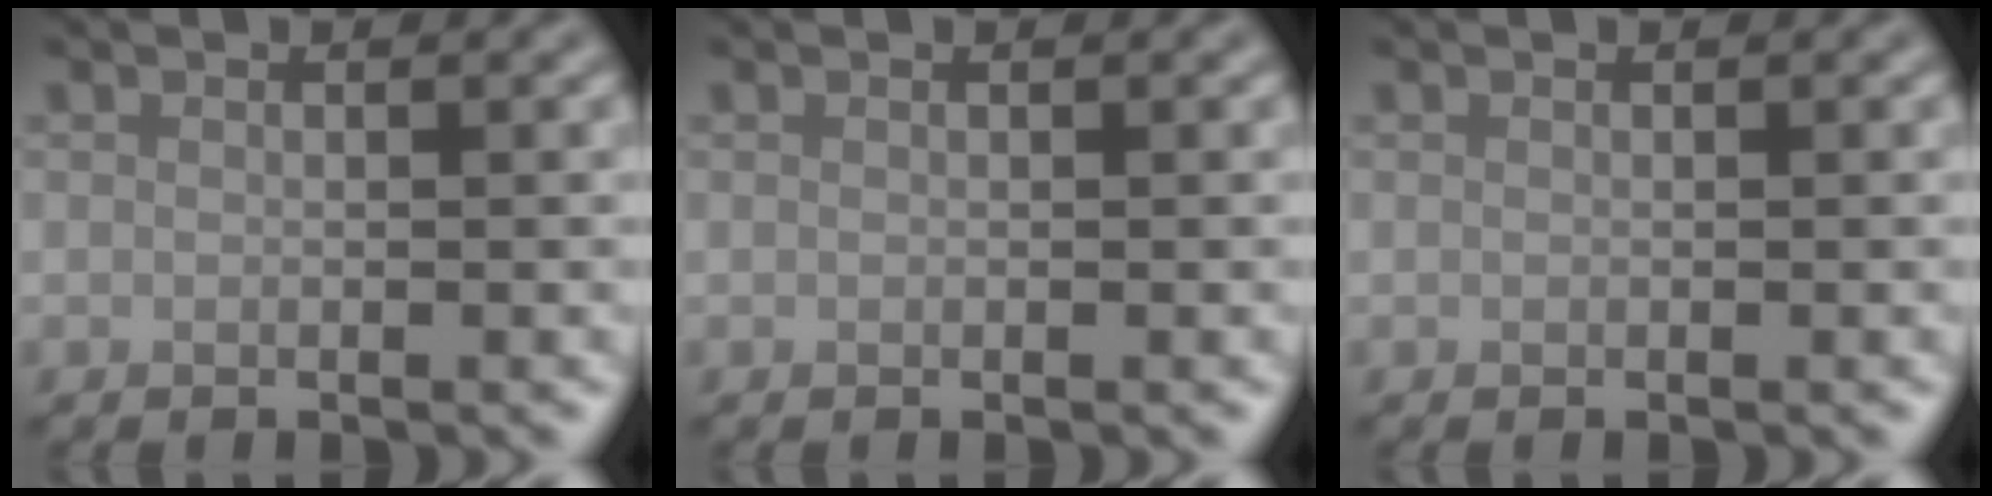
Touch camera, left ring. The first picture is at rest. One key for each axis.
{"total": 0.0}
{"total": 0.0}